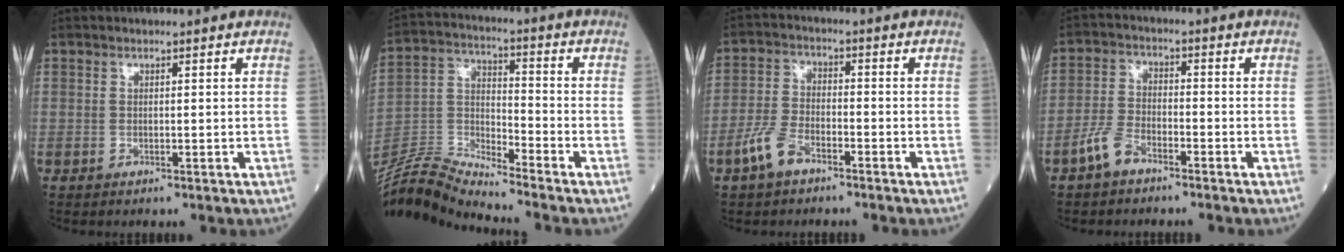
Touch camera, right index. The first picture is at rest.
{"total": 11.9, "force": [-11.7, -1.5, 2.0], "torque": [-0.052, 0.021, -0.228]}
{"total": 5.8, "force": [-3.8, 2.5, 3.6], "torque": [-0.089, 0.003, -0.077]}
{"total": 4.9, "force": [-3.5, 2.1, 2.7], "torque": [-0.067, 0.006, -0.073]}